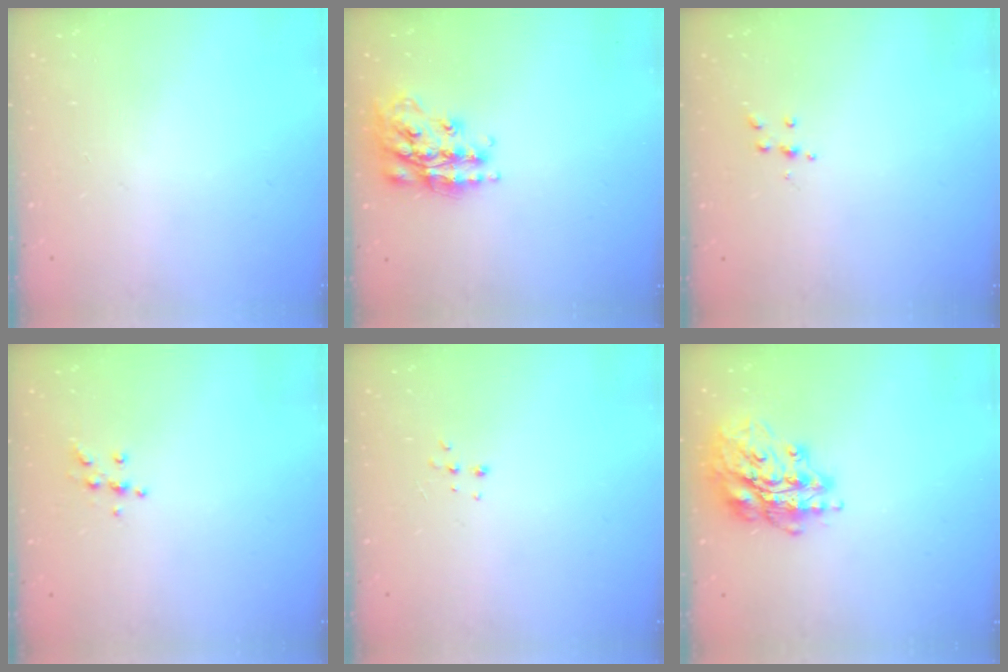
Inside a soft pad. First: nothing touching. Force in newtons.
{"total": 18.8, "press": 18.7, "slide": 1.2}
{"total": 3.5, "press": 3.5, "slide": 0.3}
{"total": 6.4, "press": 6.4, "slide": 0.5}
{"total": 4.6, "press": 4.5, "slide": 0.8}
{"total": 16.4, "press": 16.4, "slide": 0.6}